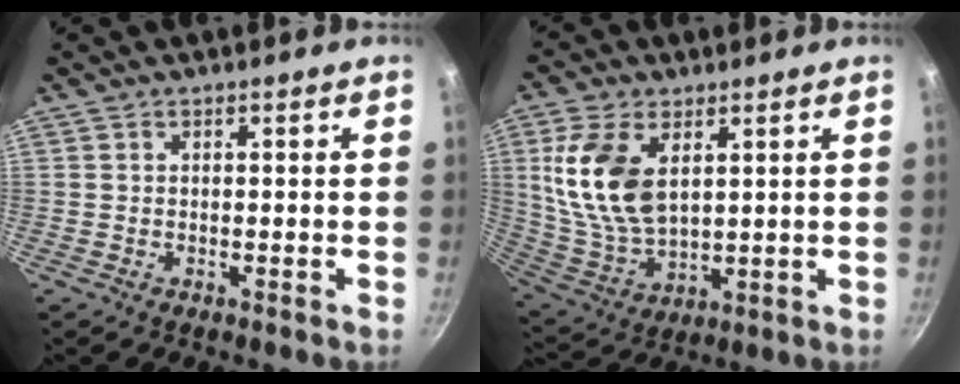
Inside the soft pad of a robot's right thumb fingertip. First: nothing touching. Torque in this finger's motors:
{"motor_torque": [-1.28, 1.84, 1.62, -0.01, 0.37]}